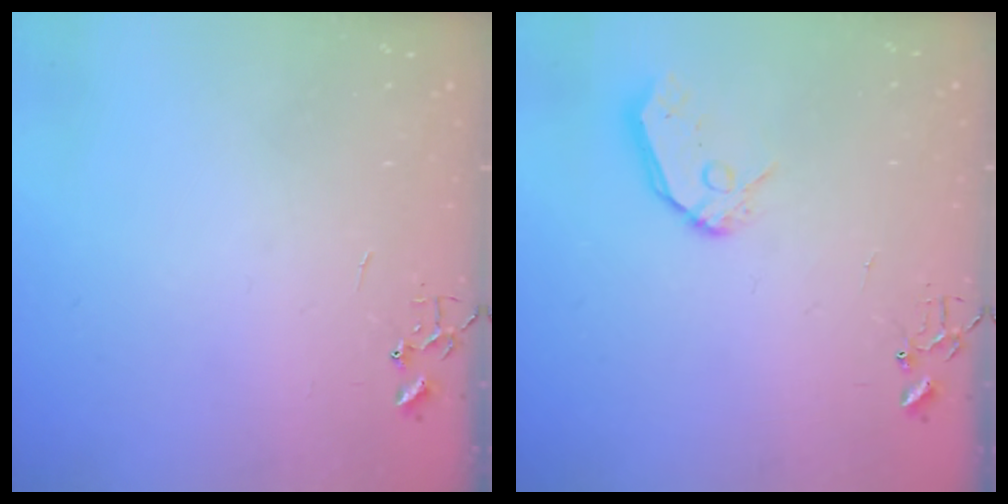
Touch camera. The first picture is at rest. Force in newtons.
{"total": 9.2, "press": 9.1, "slide": 0.9}